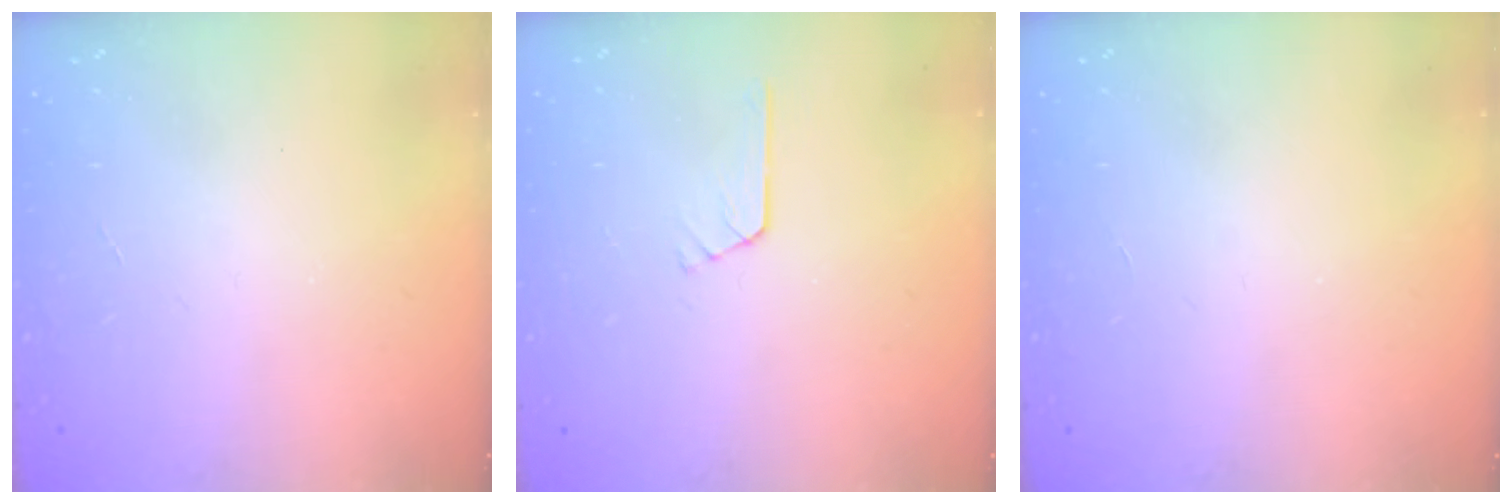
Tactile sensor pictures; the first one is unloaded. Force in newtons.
{"total": 2.7, "press": 2.7, "slide": 0.2}
{"total": 0.0}